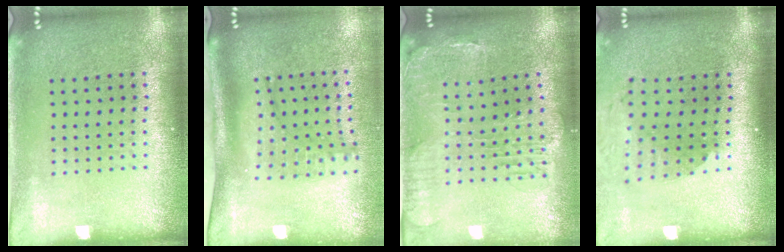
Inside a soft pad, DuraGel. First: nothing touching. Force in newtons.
{"total": 1.6, "press": 1.3, "slide": 0.9}
{"total": 1.5, "press": 1.4, "slide": 0.4}
{"total": 1.8, "press": 1.4, "slide": 1.2}